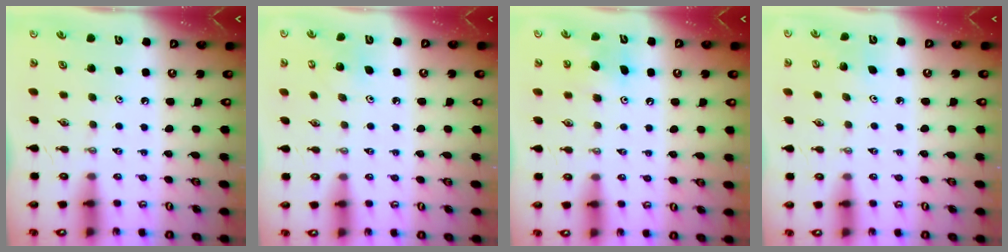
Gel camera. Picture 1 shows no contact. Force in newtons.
{"total": 4.8, "press": 4.7, "slide": 0.4}
{"total": 7.5, "press": 7.4, "slide": 1.3}
{"total": 3.6, "press": 3.5, "slide": 1.0}